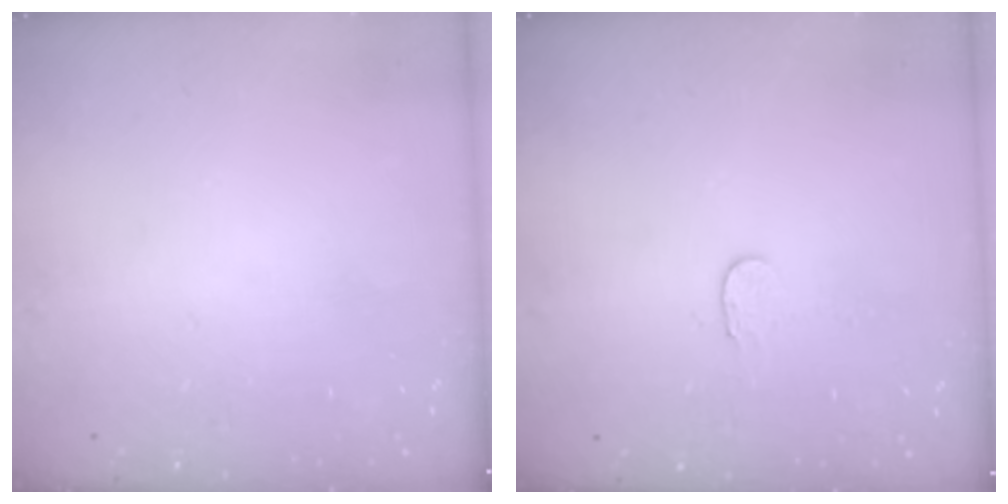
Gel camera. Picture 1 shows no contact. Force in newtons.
{"total": 2.3, "press": 2.3, "slide": 0.2}